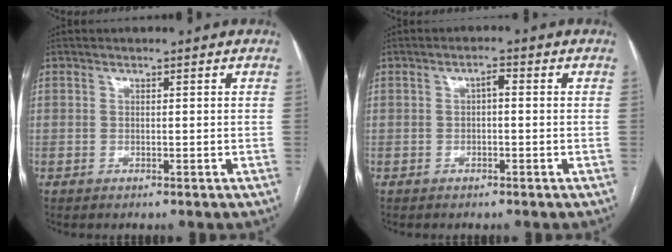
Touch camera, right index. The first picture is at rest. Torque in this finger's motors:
{"motor_torque": [0.32, -0.08, 0.15, 0.04]}